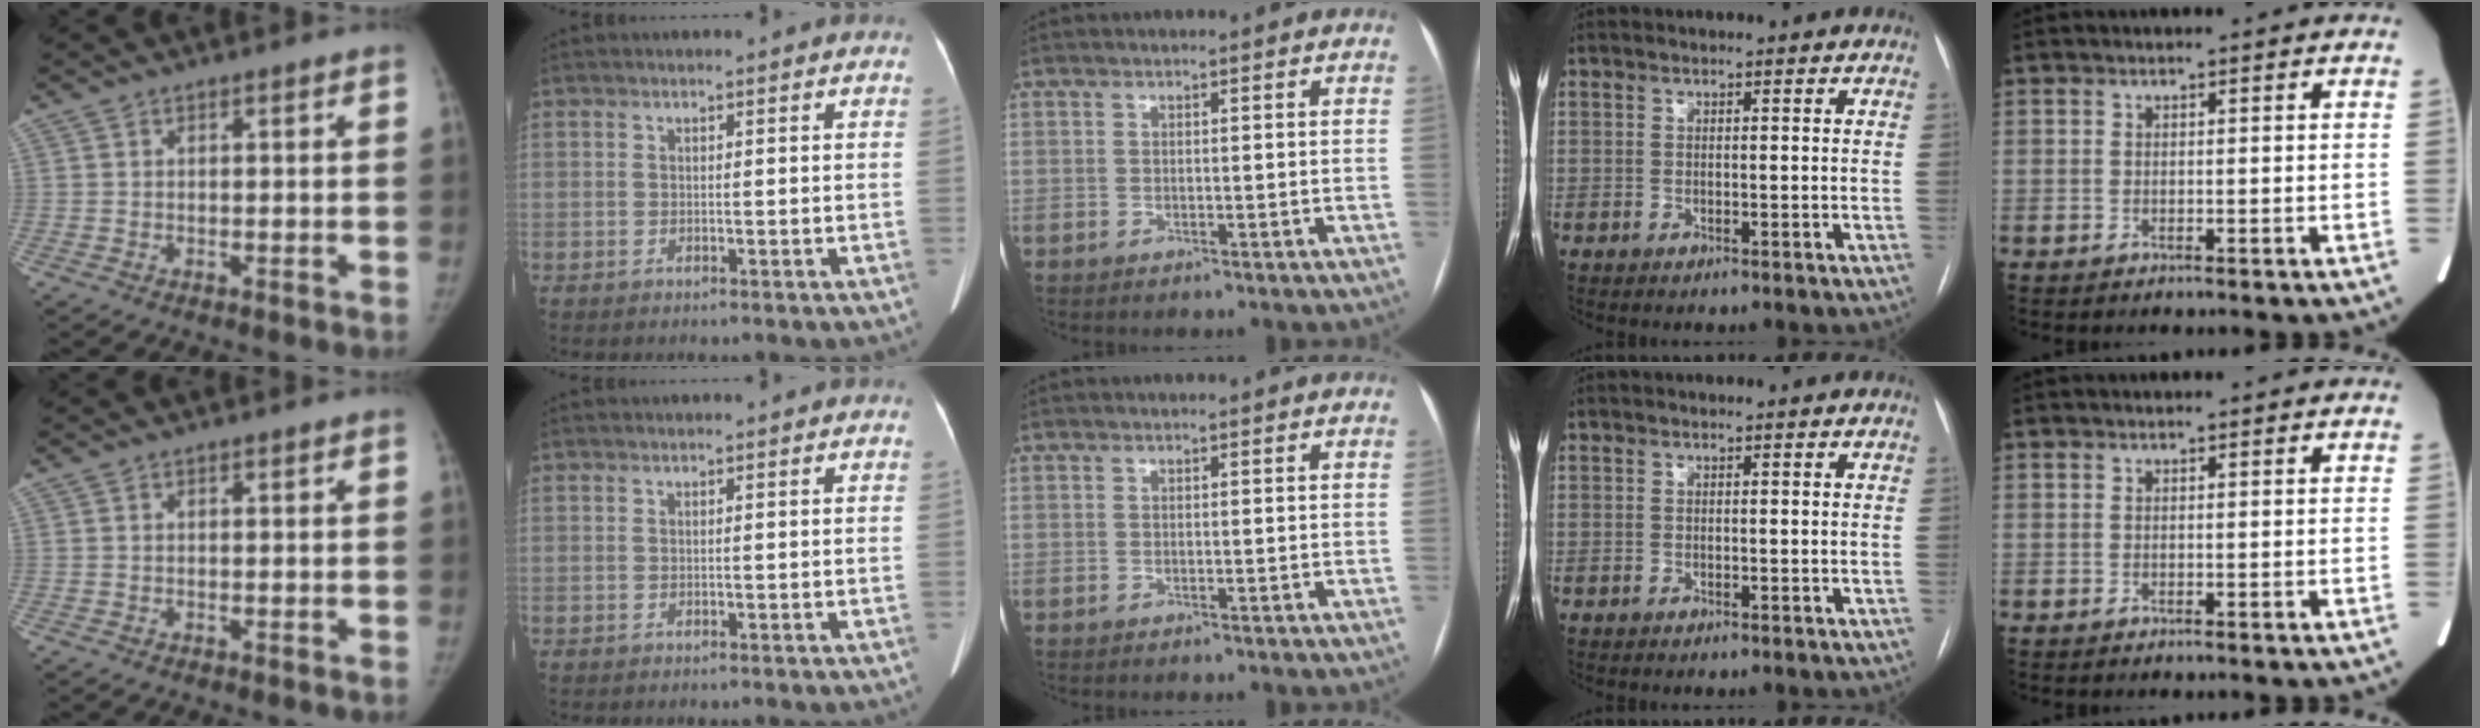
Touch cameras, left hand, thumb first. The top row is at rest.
{}